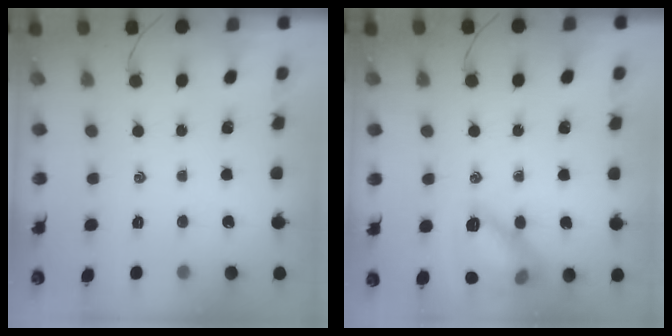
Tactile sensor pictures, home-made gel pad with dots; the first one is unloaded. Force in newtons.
{"total": 13.0, "press": 13.0, "slide": 0.4}